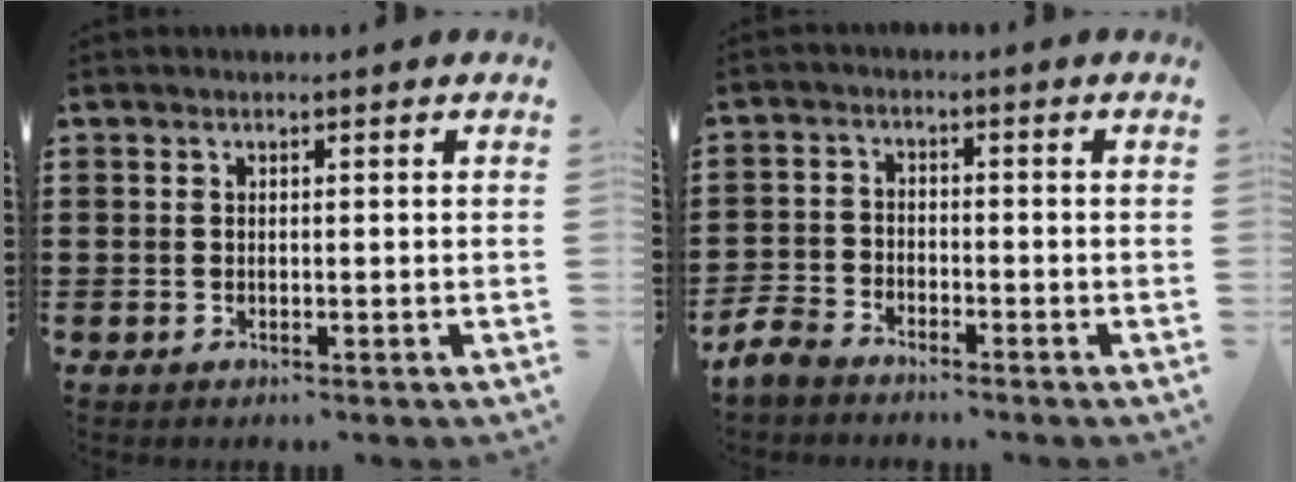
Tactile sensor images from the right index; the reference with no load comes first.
{"total": 3.8, "force": [-3.6, 1.2, 0.5], "torque": [-0.034, 0.001, -0.081]}